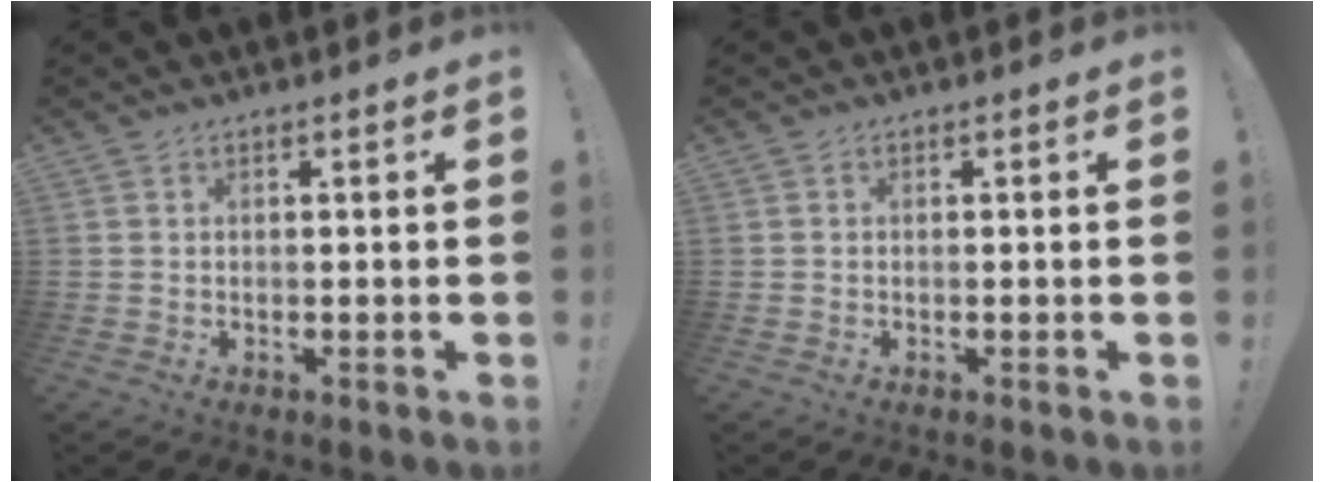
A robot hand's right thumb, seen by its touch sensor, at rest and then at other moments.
{"total": 0.0}